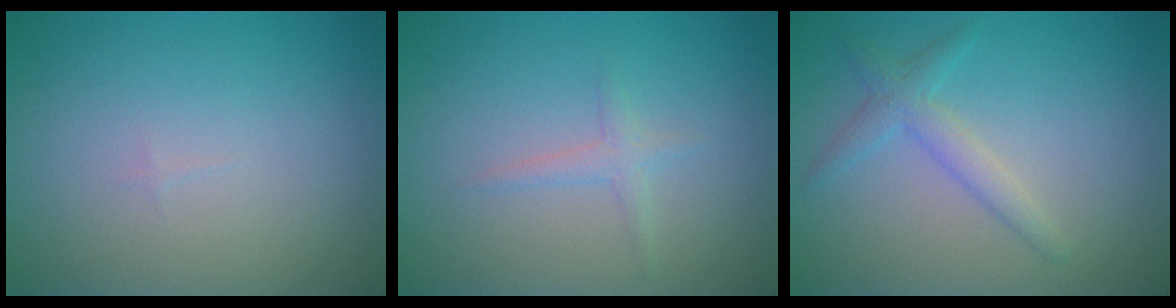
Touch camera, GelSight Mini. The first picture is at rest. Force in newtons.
{"total": 1.2, "press": 1.2, "slide": 0.1}
{"total": 2.3, "press": 2.3, "slide": 0.1}